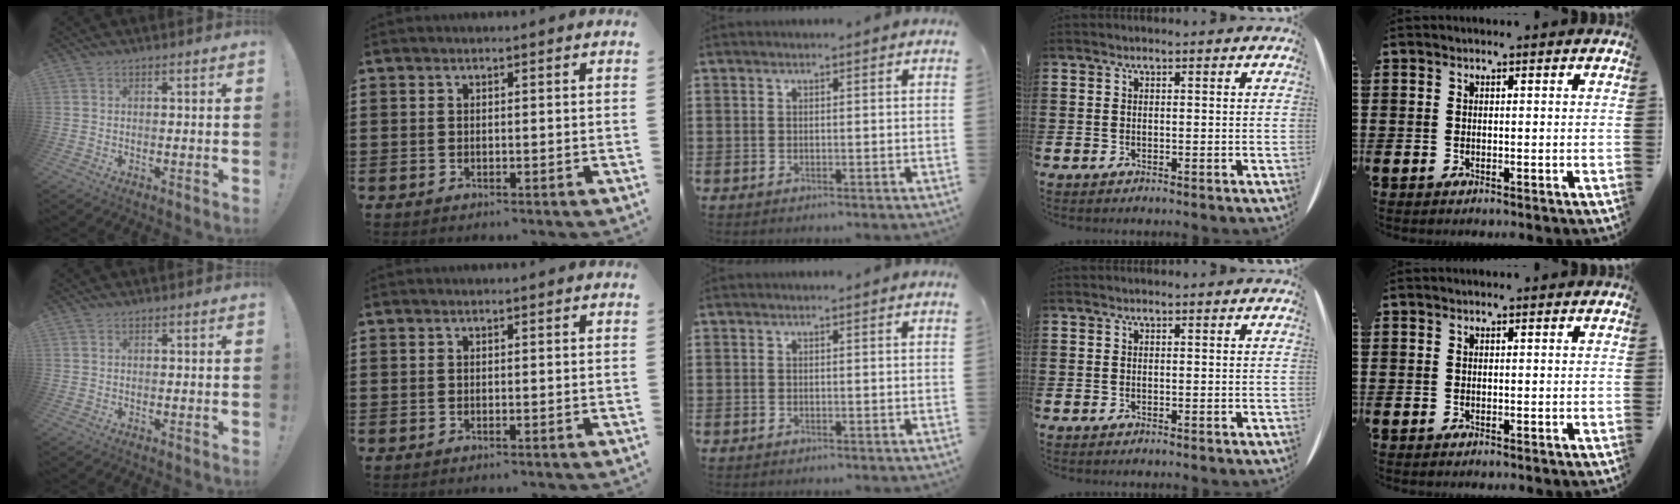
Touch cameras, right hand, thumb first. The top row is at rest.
{}